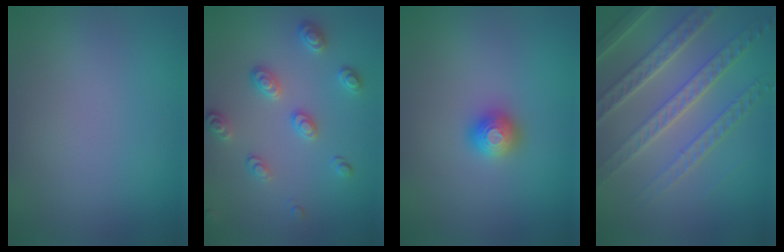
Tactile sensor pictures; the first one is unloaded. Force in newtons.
{"total": 2.8, "press": 2.6, "slide": 1.1}
{"total": 2.0, "press": 2.0, "slide": 0.2}
{"total": 7.2, "press": 5.4, "slide": 4.8}